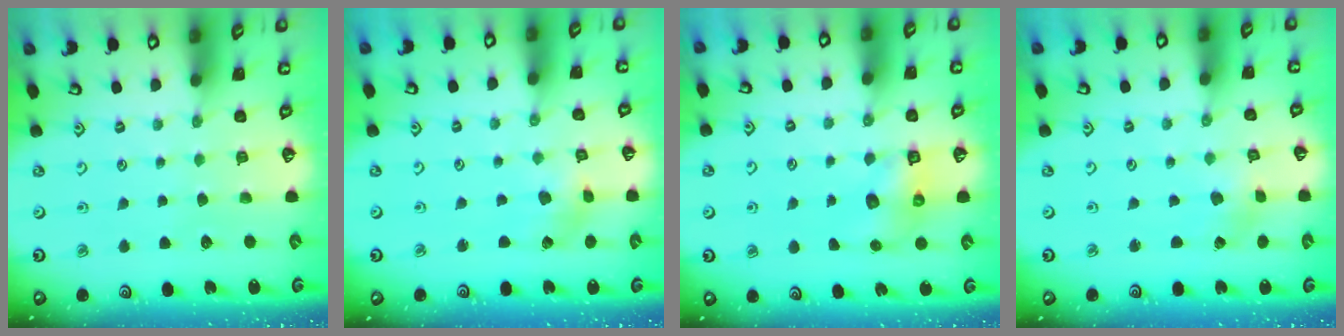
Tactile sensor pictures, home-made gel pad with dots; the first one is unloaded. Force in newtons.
{"total": 3.1, "press": 3.1, "slide": 0.4}
{"total": 6.3, "press": 6.2, "slide": 0.9}
{"total": 1.0, "press": 1.0, "slide": 0.0}